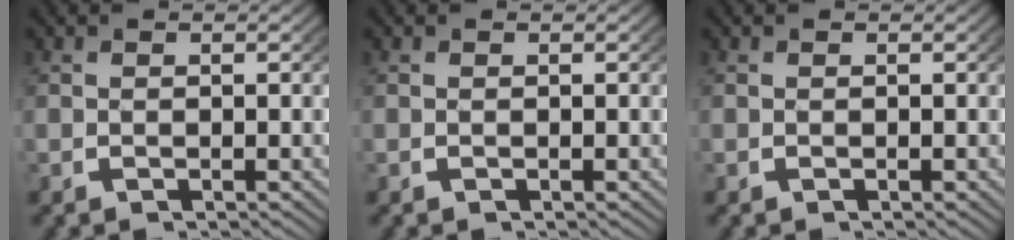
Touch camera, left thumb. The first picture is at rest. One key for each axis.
{"total": 0.0}
{"total": 0.0}